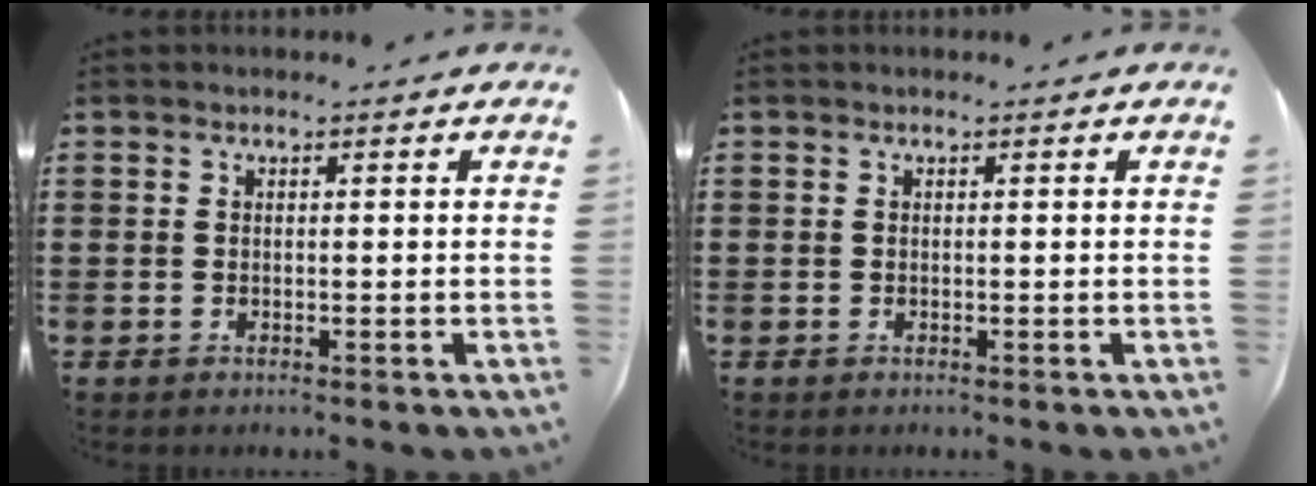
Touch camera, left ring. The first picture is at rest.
{"total": 0.0}